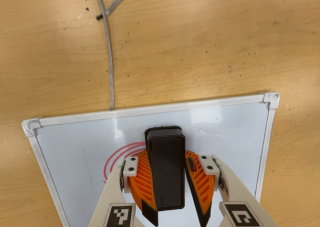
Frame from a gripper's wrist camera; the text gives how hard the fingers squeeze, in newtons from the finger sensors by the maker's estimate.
{"total": 15.1, "left": 16.3, "right": 14.0}